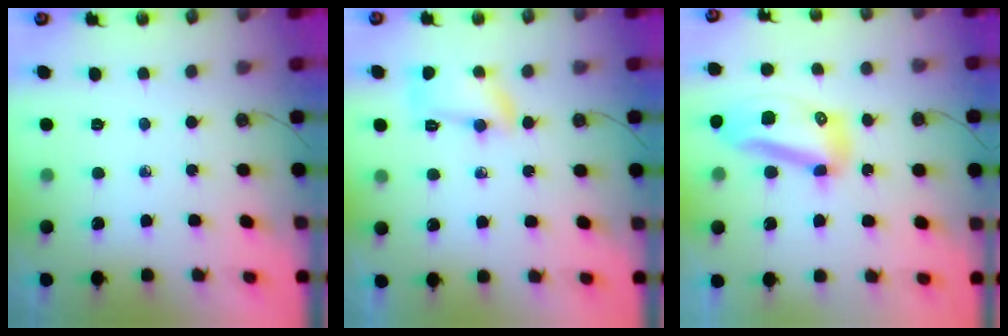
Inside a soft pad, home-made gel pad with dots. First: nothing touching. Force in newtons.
{"total": 9.2, "press": 8.2, "slide": 4.3}
{"total": 12.3, "press": 12.2, "slide": 1.3}